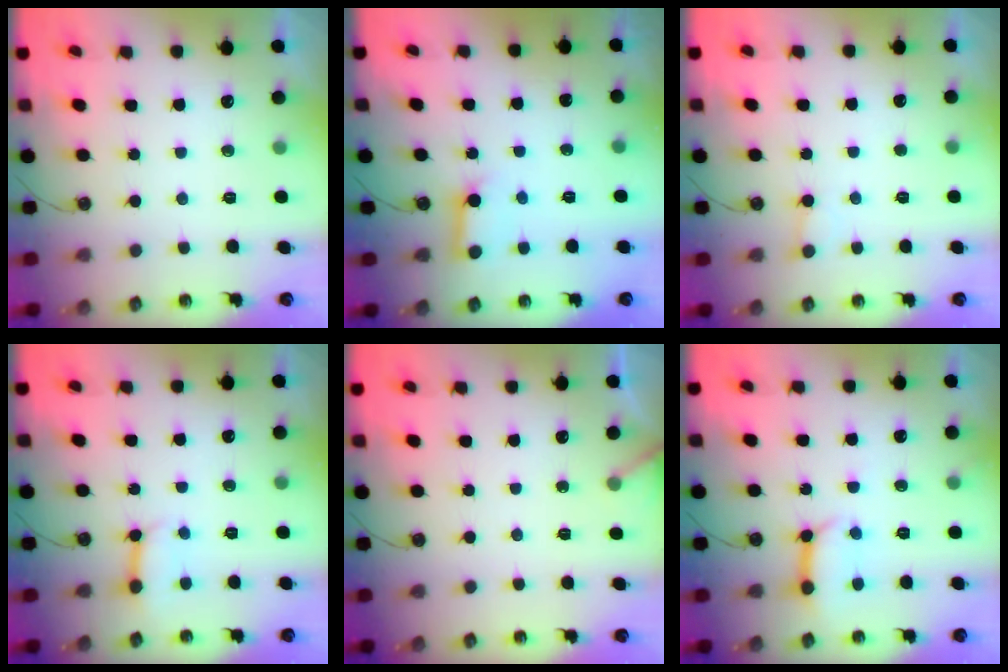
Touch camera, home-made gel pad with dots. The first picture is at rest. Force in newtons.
{"total": 6.8, "press": 6.8, "slide": 0.7}
{"total": 5.4, "press": 5.4, "slide": 0.3}
{"total": 5.7, "press": 5.7, "slide": 0.7}
{"total": 2.3, "press": 2.3, "slide": 0.1}
{"total": 10.4, "press": 10.3, "slide": 1.1}